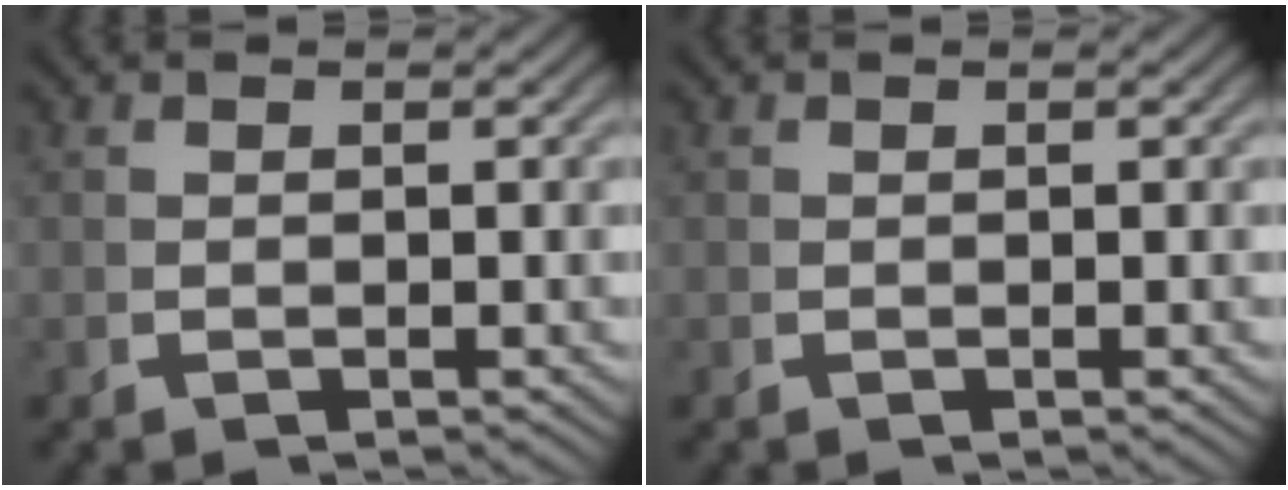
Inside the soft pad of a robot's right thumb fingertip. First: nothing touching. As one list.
[{"total": 0.0}]